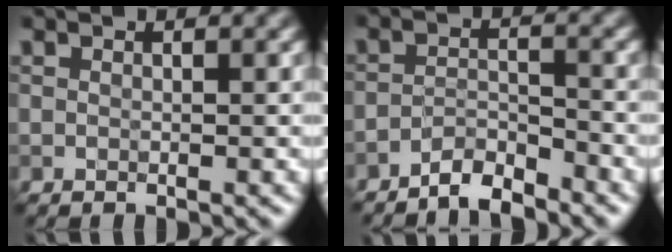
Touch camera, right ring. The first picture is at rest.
{"total": 2.9, "force": [-2.8, 0.3, 1.0], "torque": [-0.017, 0.005, -0.057]}